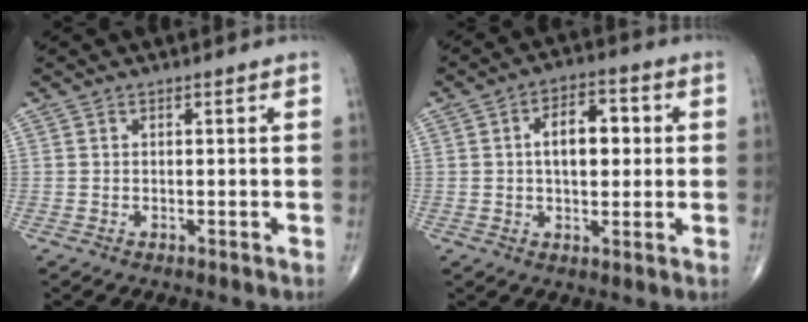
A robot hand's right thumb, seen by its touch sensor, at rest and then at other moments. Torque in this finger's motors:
{"motor_torque": [0.59, 2.11, 1.02, 0.26, 0.09]}